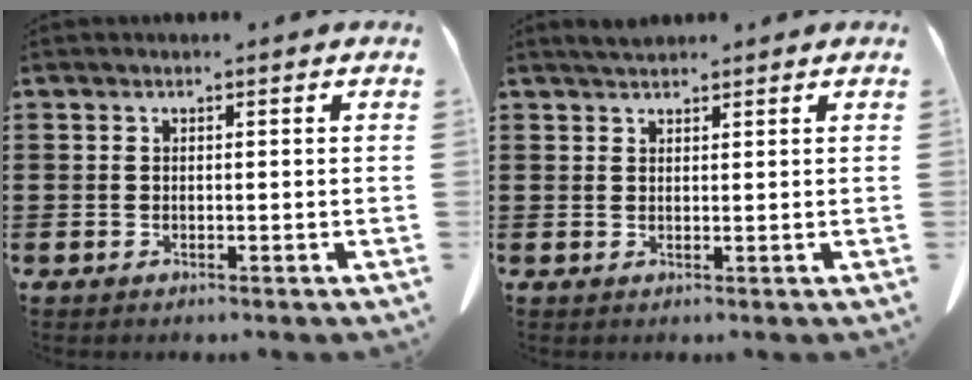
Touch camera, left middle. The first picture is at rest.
{"total": 1.8, "force": [1.7, 0.4, 0.5], "torque": [-0.013, 0.002, 0.033]}